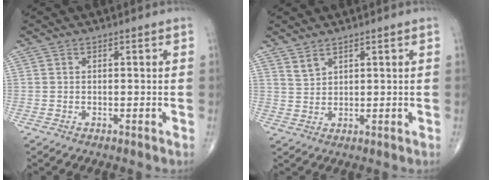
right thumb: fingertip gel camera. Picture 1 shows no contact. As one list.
[{"total": 2.3, "force": [2.0, 0.8, 0.8], "torque": [-0.009, -0.015, 0.043]}]